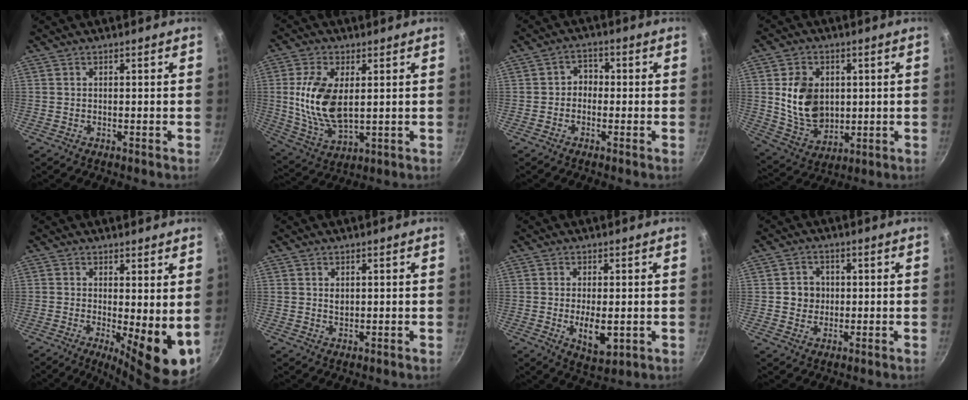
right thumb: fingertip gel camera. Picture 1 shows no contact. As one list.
[{"total": 13.3, "force": [1.7, 7.1, 11.1], "torque": [-0.213, -0.011, 0.040]}, {"total": 3.3, "force": [-0.7, 2.8, 1.6], "torque": [-0.004, 0.015, -0.021]}, {"total": 12.9, "force": [1.5, 9.7, 8.3], "torque": [-0.123, -0.016, 0.040]}, {"total": 10.4, "force": [-0.5, 3.1, 9.9], "torque": [-0.117, -0.016, 0.001]}, {"total": 1.4, "force": [0.4, 0.9, 0.9], "torque": [-0.012, 0.000, 0.008]}, {"total": 6.9, "force": [-0.9, 3.2, 6.0], "torque": [-0.096, -0.010, -0.004]}, {"total": 4.3, "force": [0.2, 4.1, 1.5], "torque": [0.002, 0.003, 0.000]}]